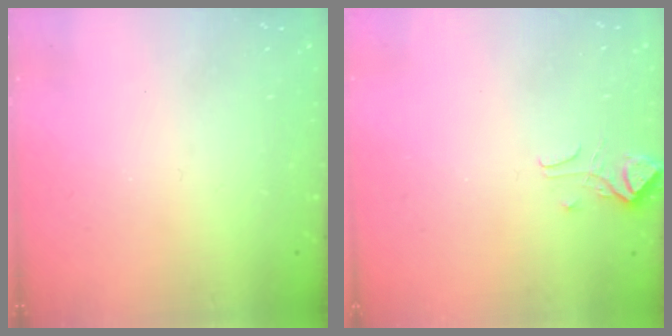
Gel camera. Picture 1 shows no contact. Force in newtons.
{"total": 0.9, "press": 0.5, "slide": 0.8}